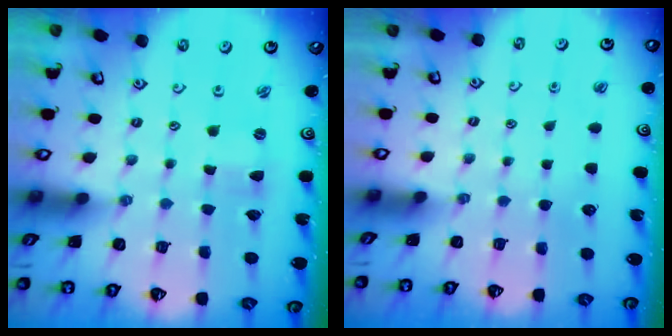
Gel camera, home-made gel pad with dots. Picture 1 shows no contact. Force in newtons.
{"total": 0.0}